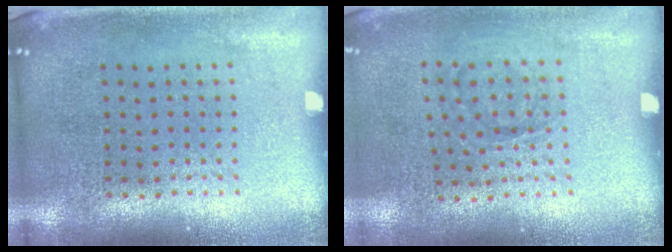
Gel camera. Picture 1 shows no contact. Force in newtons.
{"total": 1.0, "press": 0.7, "slide": 0.7}